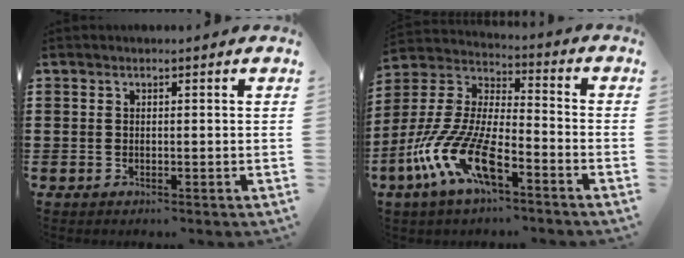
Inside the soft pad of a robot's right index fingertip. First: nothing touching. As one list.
[{"total": 13.0, "force": [-7.7, 4.1, 9.6], "torque": [-0.242, -0.012, -0.161]}]